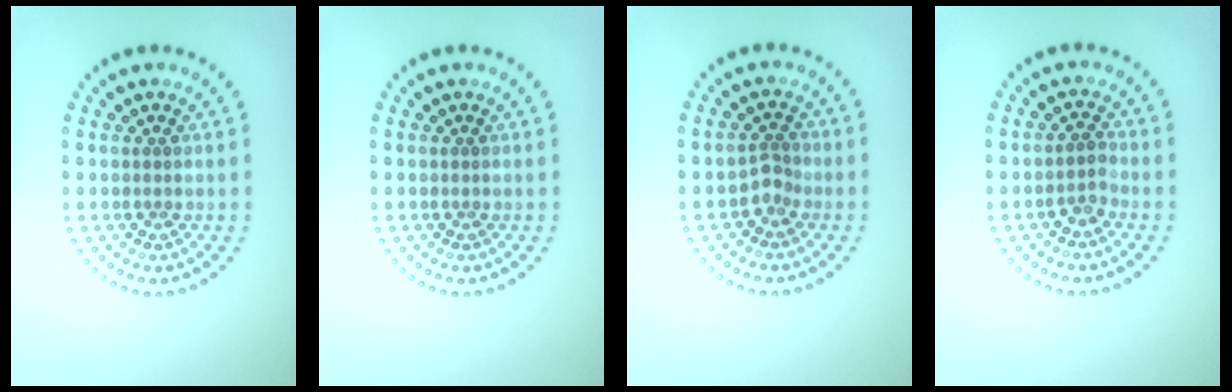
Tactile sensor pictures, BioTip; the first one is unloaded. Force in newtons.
{"total": 0.0}
{"total": 1.3, "press": 1.0, "slide": 0.9}
{"total": 1.5, "press": 1.1, "slide": 1.0}